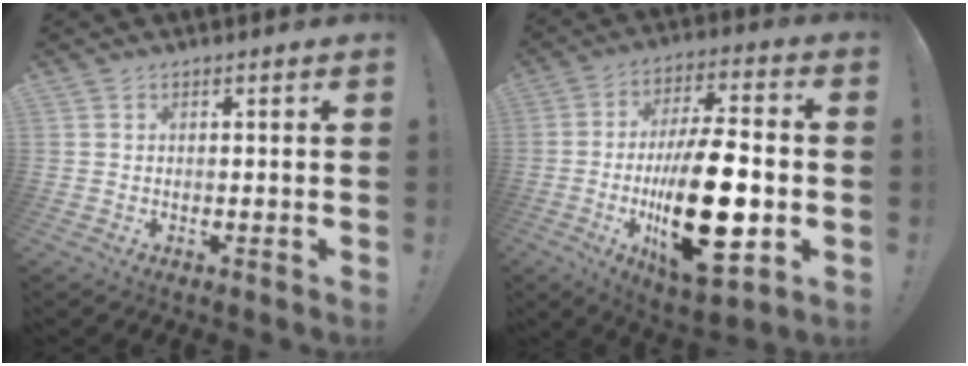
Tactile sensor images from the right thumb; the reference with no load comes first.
{"total": 25.7, "force": [-4.5, 10.1, 23.2], "torque": [-0.401, 0.001, -0.066]}